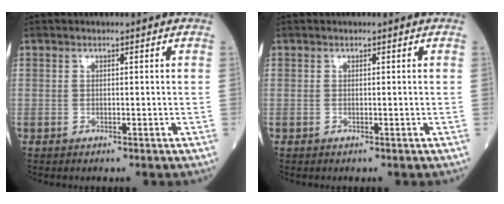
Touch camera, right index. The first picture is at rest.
{"total": 0.0}